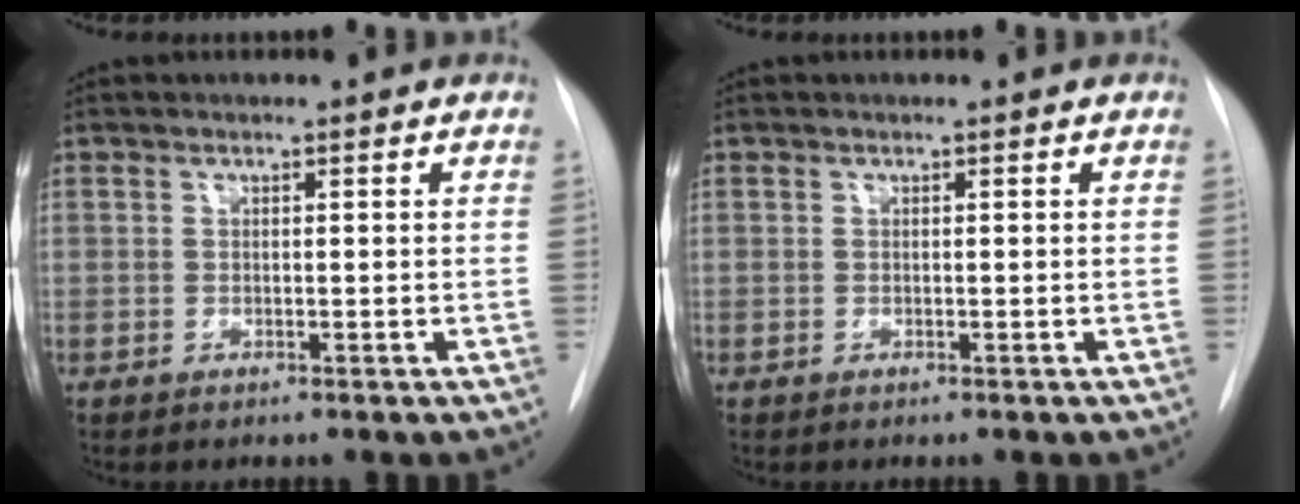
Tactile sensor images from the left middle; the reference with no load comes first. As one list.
[{"total": 0.0}]